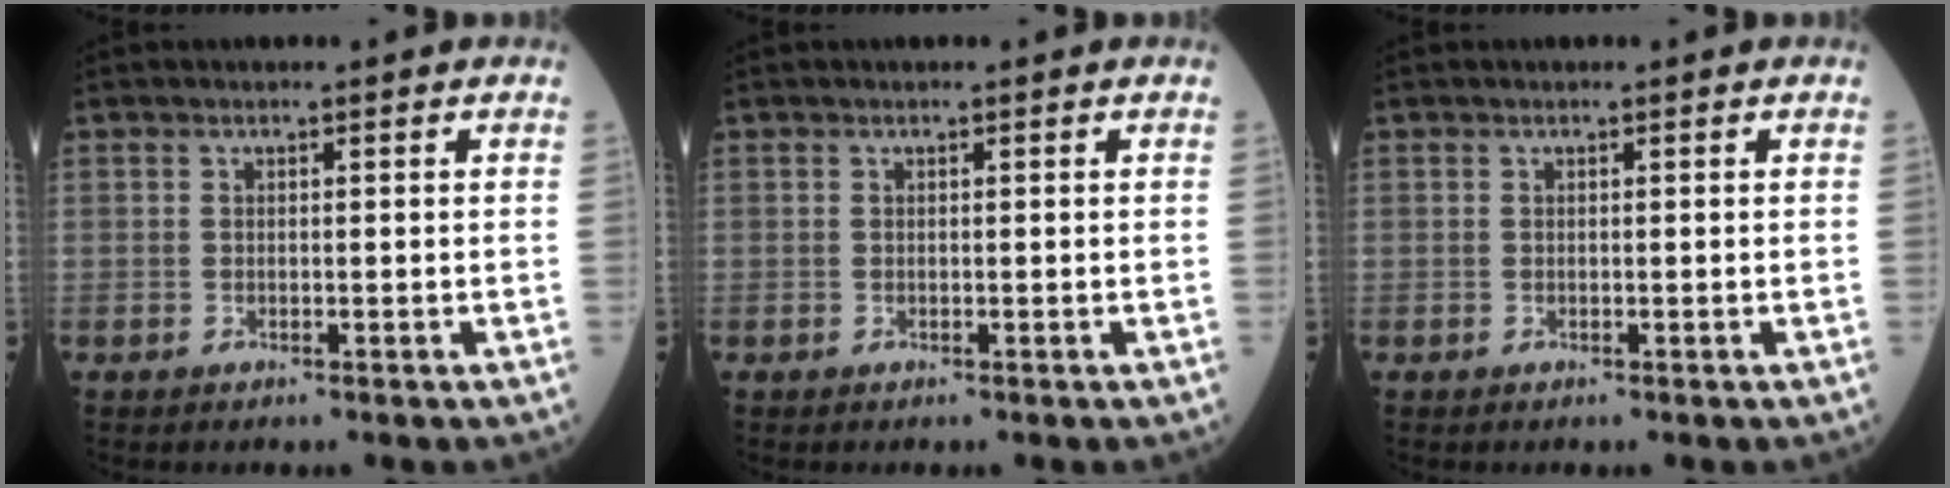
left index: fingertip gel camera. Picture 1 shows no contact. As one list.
[{"total": 0.0}, {"total": 0.0}]